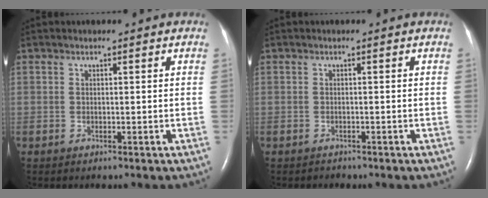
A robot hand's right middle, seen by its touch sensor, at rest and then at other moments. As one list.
[{"total": 0.7, "force": [-0.6, 0.3, -0.2], "torque": [-0.007, -0.001, -0.010]}]